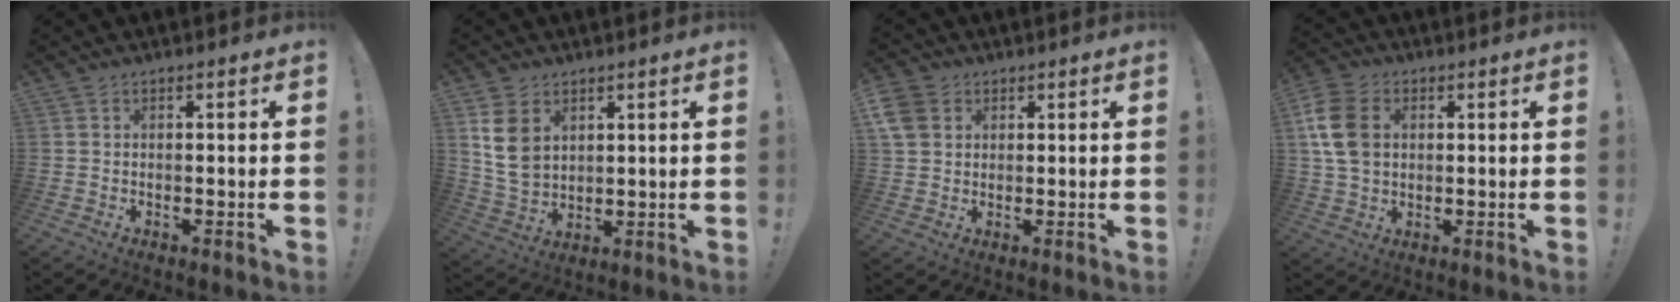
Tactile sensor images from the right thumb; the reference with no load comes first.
{"total": 10.2, "force": [4.2, 7.7, 5.2], "torque": [-0.098, -0.013, 0.085]}
{"total": 7.6, "force": [2.9, 6.5, 2.8], "torque": [-0.051, -0.010, 0.060]}
{"total": 12.6, "force": [2.5, 9.4, 8.0], "torque": [-0.155, 0.006, 0.052]}